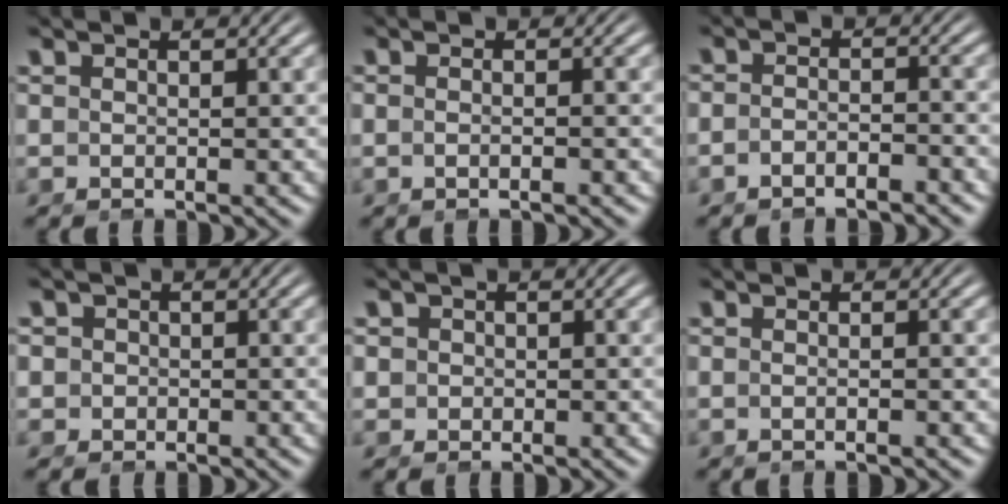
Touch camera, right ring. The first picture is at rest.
{"total": 1.4, "force": [-0.8, -0.3, 1.1], "torque": [-0.023, 0.000, -0.015]}
{"total": 2.6, "force": [-2.4, 0.3, 0.9], "torque": [-0.014, -0.003, -0.042]}
{"total": 3.6, "force": [-0.7, 3.4, 0.7], "torque": [-0.029, -0.009, -0.014]}
{"total": 2.8, "force": [-0.1, 2.7, 0.8], "torque": [-0.028, -0.006, -0.002]}
{"total": 1.3, "force": [-0.8, -0.6, 0.9], "torque": [-0.017, 0.000, -0.014]}